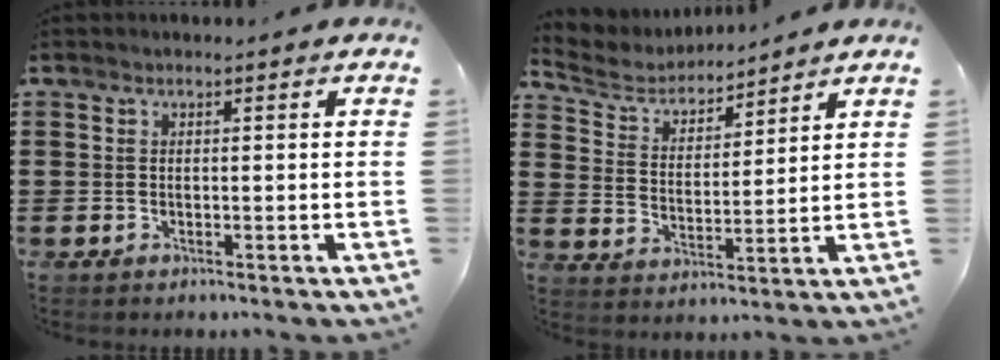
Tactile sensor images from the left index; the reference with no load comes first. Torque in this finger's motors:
{"motor_torque": [-0.24, 0.35, 0.05, 0.01]}